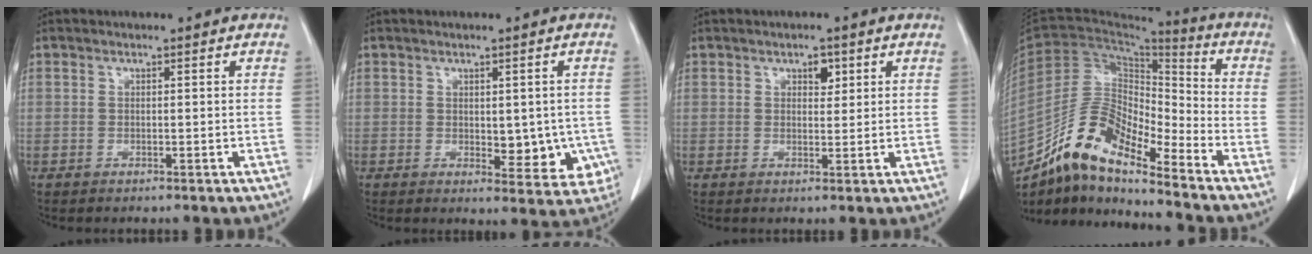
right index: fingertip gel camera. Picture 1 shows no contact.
{"total": 7.4, "force": [-1.0, 4.0, 6.2], "torque": [-0.054, -0.006, -0.004]}
{"total": 2.2, "force": [1.1, 1.2, 1.4], "torque": [-0.017, -0.001, 0.017]}
{"total": 13.4, "force": [-10.8, 3.4, 7.2], "torque": [-0.139, 0.028, -0.197]}